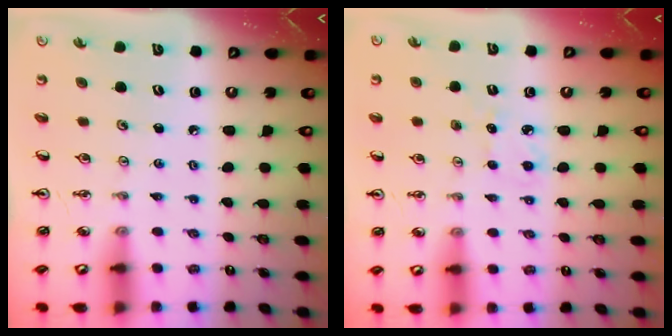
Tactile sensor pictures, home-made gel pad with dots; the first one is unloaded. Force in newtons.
{"total": 5.3, "press": 5.3, "slide": 0.5}